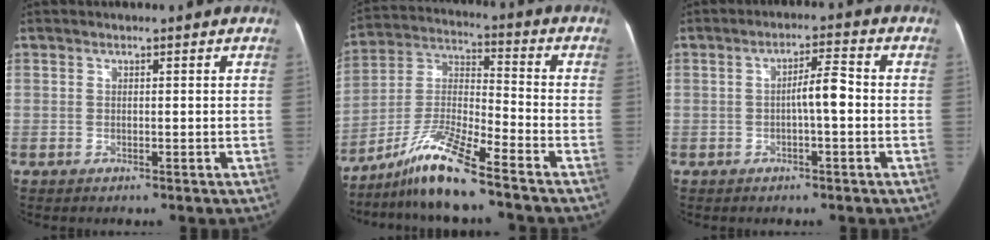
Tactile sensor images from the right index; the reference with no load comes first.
{"total": 11.0, "force": [-8.7, -0.3, 6.7], "torque": [-0.144, -0.008, -0.163]}
{"total": 4.3, "force": [-0.7, 0.5, 4.3], "torque": [-0.067, 0.011, -0.011]}